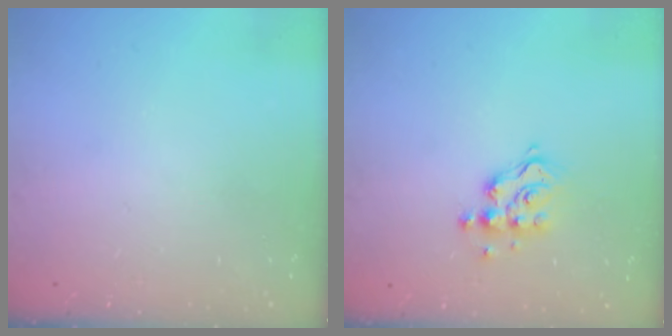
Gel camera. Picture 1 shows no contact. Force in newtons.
{"total": 9.7, "press": 9.7, "slide": 0.7}